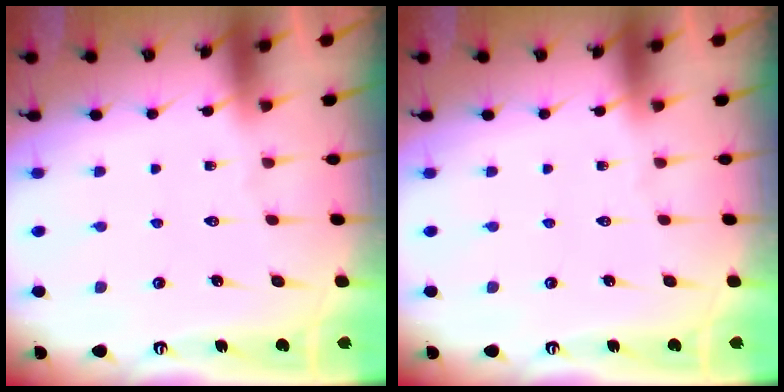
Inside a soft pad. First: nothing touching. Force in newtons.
{"total": 0.0}